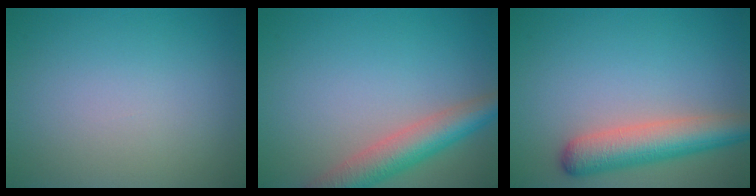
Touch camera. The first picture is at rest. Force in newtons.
{"total": 5.1, "press": 5.1, "slide": 0.3}
{"total": 5.5, "press": 5.5, "slide": 0.2}